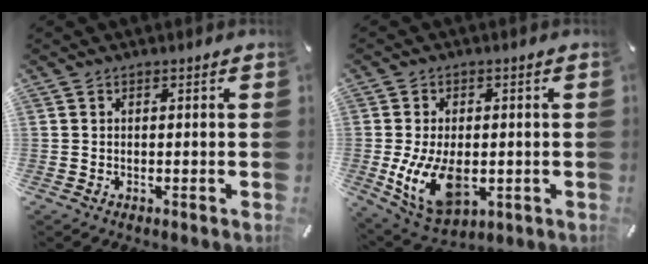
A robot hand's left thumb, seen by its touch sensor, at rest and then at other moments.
{"total": 13.1, "force": [-2.1, 8.2, 10.0], "torque": [-0.199, -0.010, -0.034]}